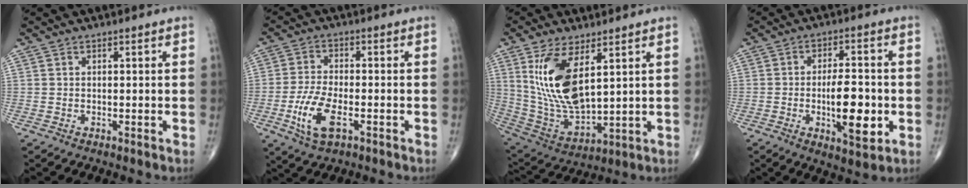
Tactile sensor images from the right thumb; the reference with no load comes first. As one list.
[{"total": 8.8, "force": [-3.2, 3.8, 7.2], "torque": [-0.158, 0.006, -0.057]}, {"total": 15.7, "force": [5.3, 6.9, 13.1], "torque": [-0.249, -0.027, 0.123]}, {"total": 11.1, "force": [-2.2, 4.2, 10.0], "torque": [-0.147, 0.009, -0.028]}]